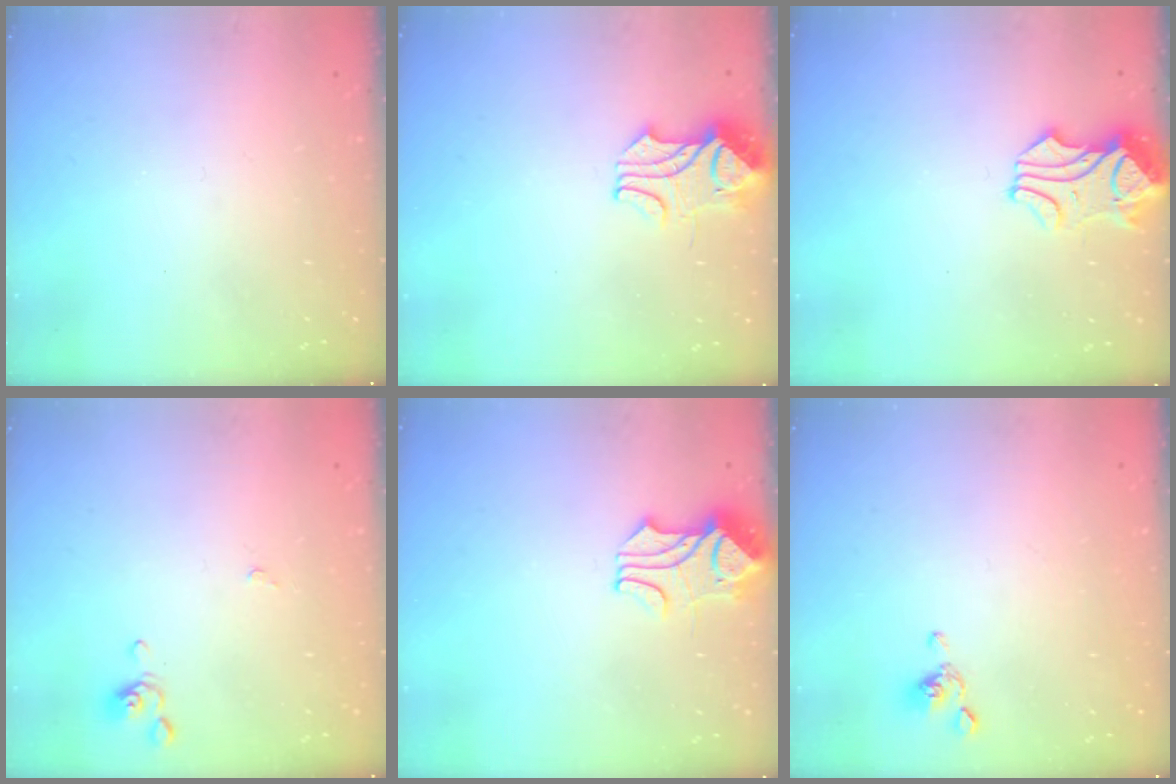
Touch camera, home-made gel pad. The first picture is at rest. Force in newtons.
{"total": 2.2, "press": 2.0, "slide": 0.9}
{"total": 1.2, "press": 0.1, "slide": 1.2}
{"total": 0.0}
{"total": 1.7, "press": 1.2, "slide": 1.1}
{"total": 2.9, "press": 2.8, "slide": 0.6}